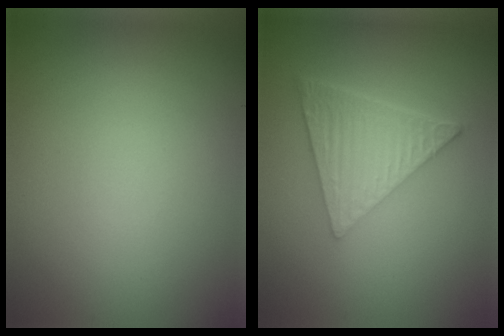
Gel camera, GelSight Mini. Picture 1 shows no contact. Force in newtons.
{"total": 6.4, "press": 4.4, "slide": 4.6}